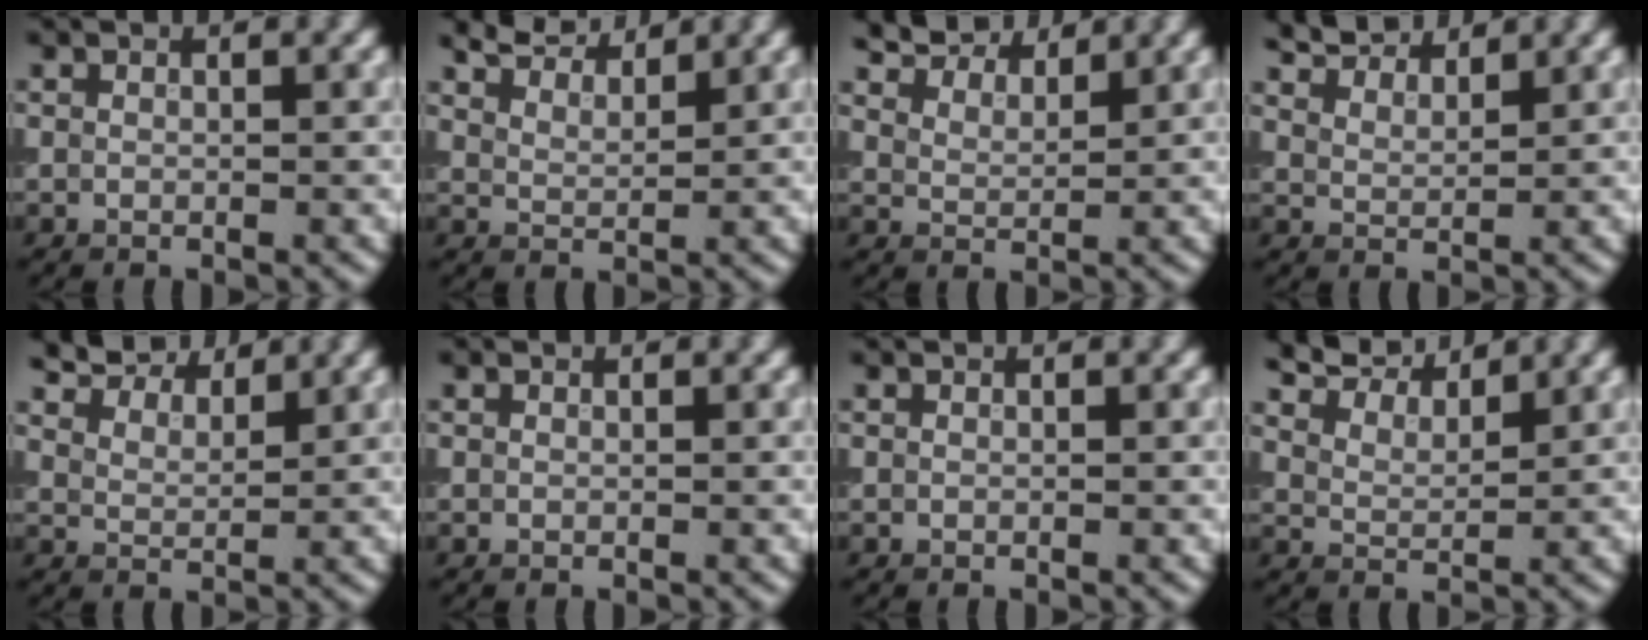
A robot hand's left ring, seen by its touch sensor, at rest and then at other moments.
{"total": 5.0, "force": [4.6, 1.1, 1.6], "torque": [-0.036, 0.008, 0.077]}
{"total": 7.4, "force": [6.6, 2.3, 2.6], "torque": [-0.062, 0.012, 0.105]}
{"total": 5.1, "force": [4.6, 1.3, 1.6], "torque": [-0.039, 0.006, 0.081]}
{"total": 7.7, "force": [6.8, 2.4, 2.7], "torque": [-0.065, 0.010, 0.110]}
{"total": 0.0}
{"total": 0.0}
{"total": 7.6, "force": [6.8, 2.1, 2.8], "torque": [-0.068, 0.014, 0.108]}